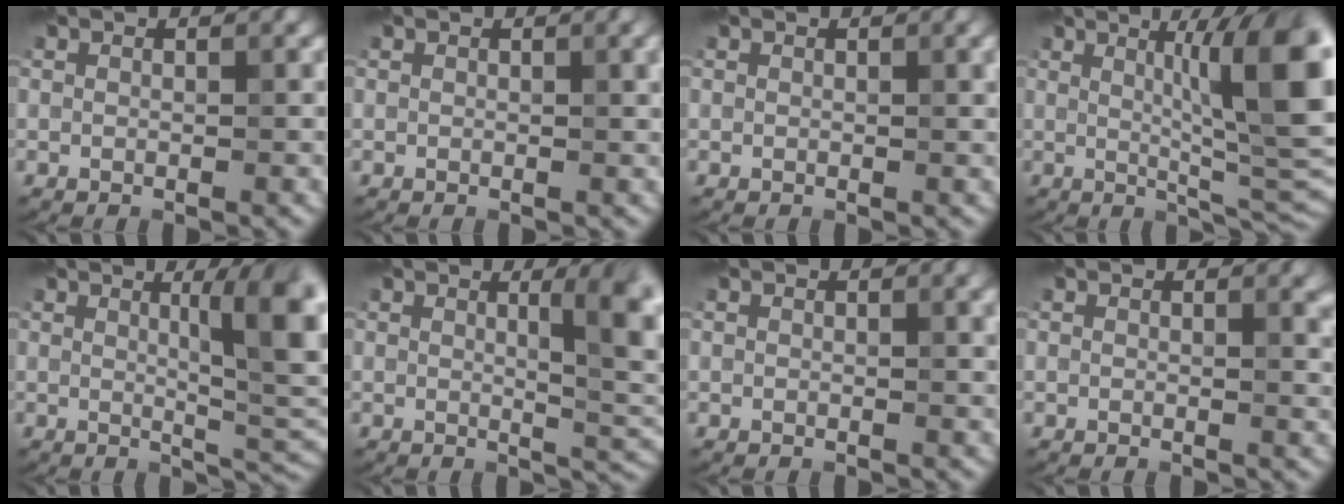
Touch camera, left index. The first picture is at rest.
{"total": 2.0, "force": [0.8, 0.5, 1.7], "torque": [-0.023, 0.002, 0.014]}
{"total": 1.6, "force": [0.7, 0.4, 1.4], "torque": [-0.019, 0.001, 0.013]}
{"total": 10.2, "force": [2.3, 2.1, 9.7], "torque": [-0.118, 0.003, 0.037]}
{"total": 8.1, "force": [2.0, 2.1, 7.6], "torque": [-0.088, 0.003, 0.031]}
{"total": 6.5, "force": [1.7, 1.8, 6.1], "torque": [-0.073, -0.006, 0.030]}
{"total": 1.6, "force": [0.8, 0.4, 1.4], "torque": [-0.018, 0.001, 0.015]}
{"total": 1.9, "force": [0.9, 0.6, 1.5], "torque": [-0.015, 0.000, 0.015]}